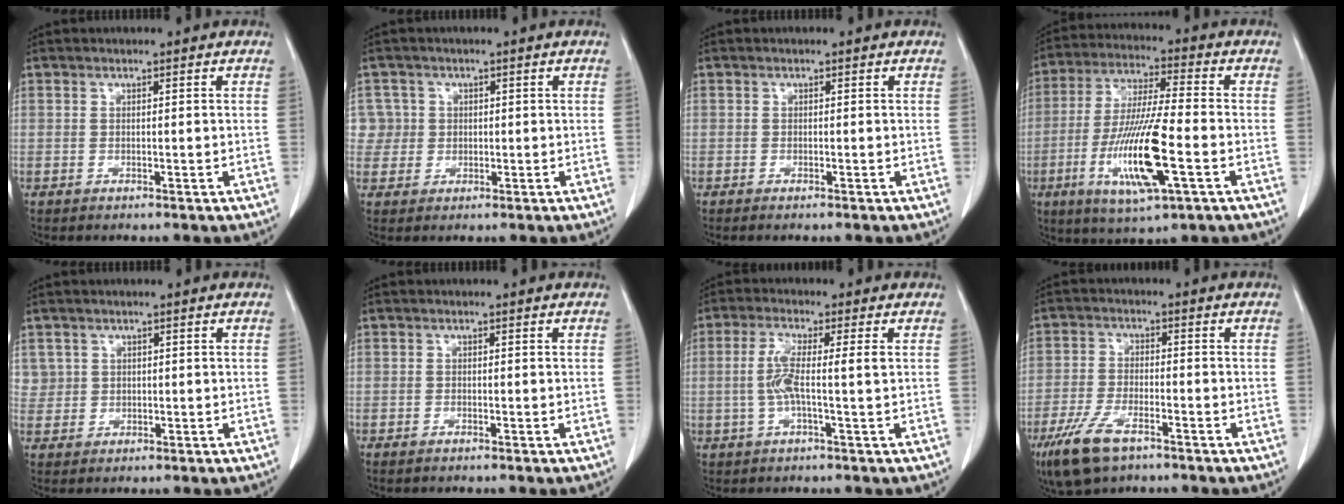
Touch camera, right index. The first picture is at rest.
{"total": 3.9, "force": [0.7, 3.8, -0.4], "torque": [0.027, 0.011, 0.013]}
{"total": 0.6, "force": [-0.5, 0.0, 0.4], "torque": [-0.008, -0.001, -0.008]}
{"total": 14.9, "force": [-4.4, 1.5, 14.2], "torque": [-0.283, -0.020, -0.080]}
{"total": 2.6, "force": [1.0, 2.3, -0.2], "torque": [0.021, 0.003, 0.014]}
{"total": 0.7, "force": [-0.6, 0.1, 0.3], "torque": [-0.010, -0.001, -0.009]}
{"total": 5.1, "force": [-0.1, 0.2, 5.1], "torque": [-0.112, 0.008, -0.004]}
{"total": 8.4, "force": [-5.3, 2.8, 5.9], "torque": [-0.128, -0.015, -0.095]}